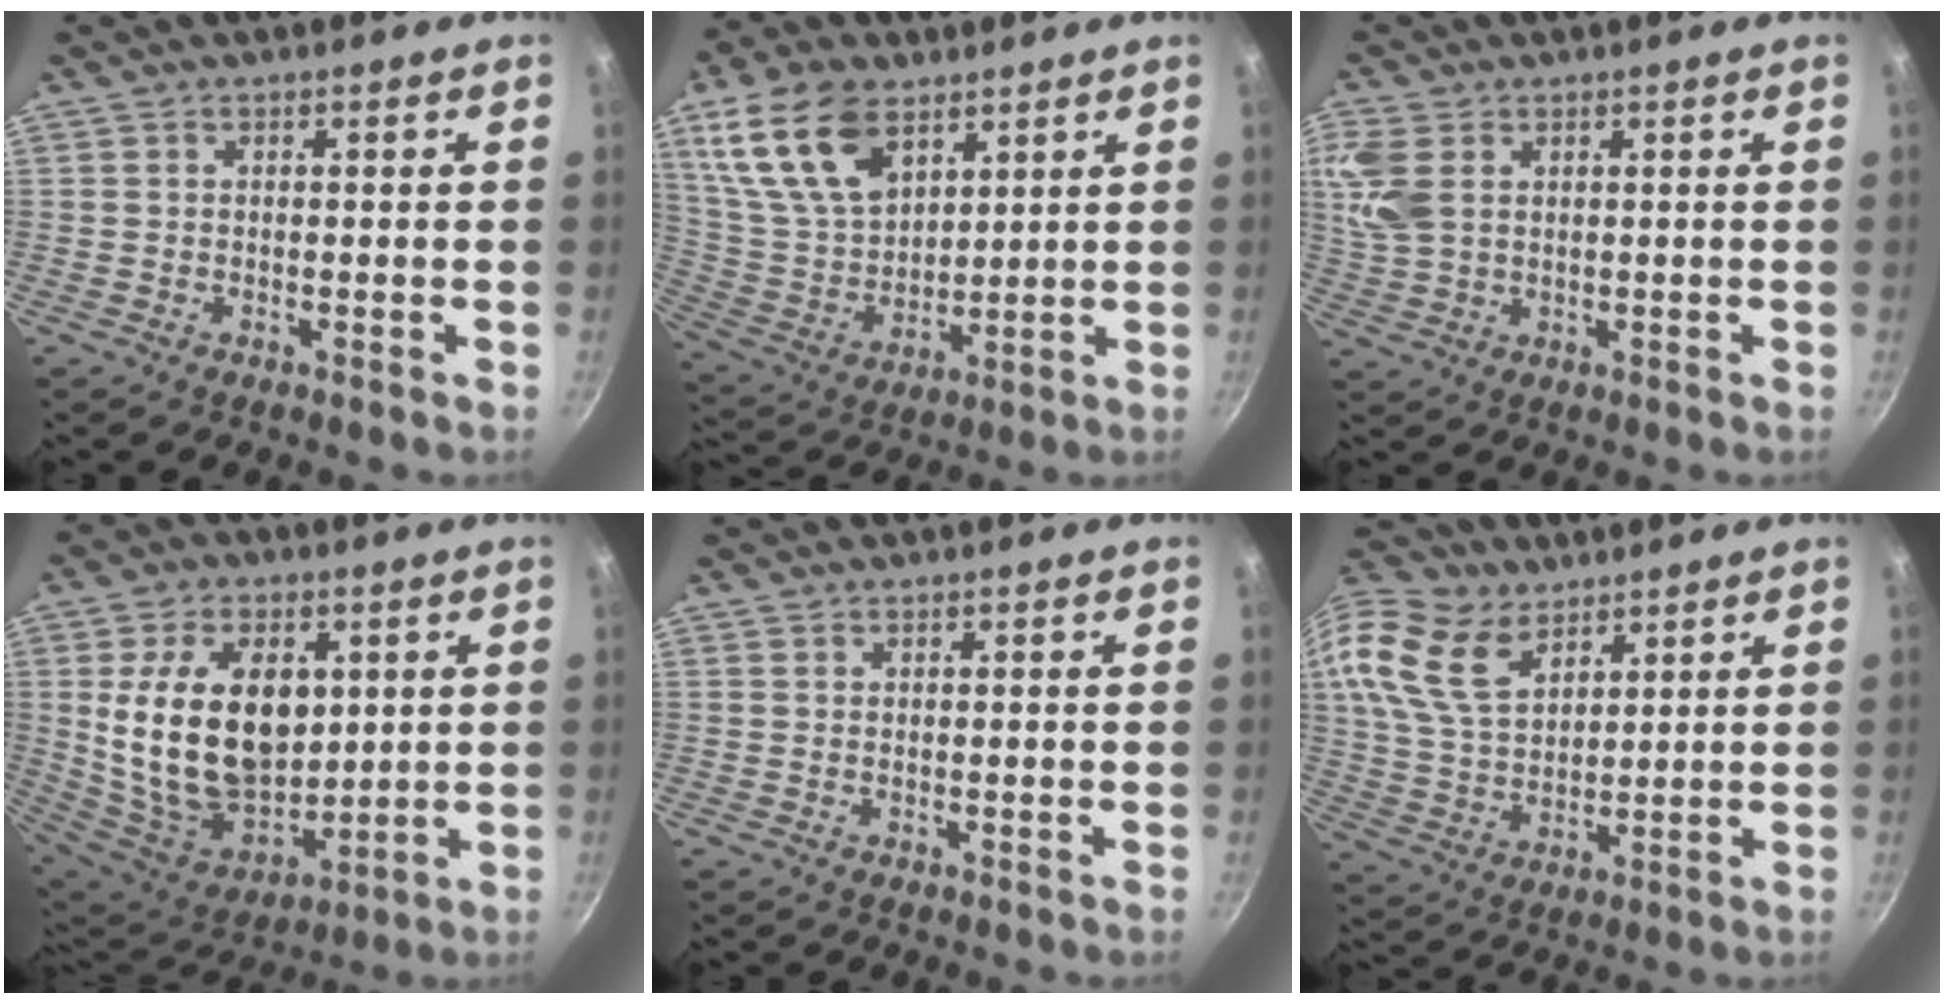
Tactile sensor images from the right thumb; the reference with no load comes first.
{"total": 17.2, "force": [9.1, 10.2, 10.5], "torque": [-0.177, -0.033, 0.186]}
{"total": 8.0, "force": [2.6, 5.4, 5.3], "torque": [-0.114, -0.002, 0.055]}
{"total": 21.1, "force": [3.5, 13.6, 15.8], "torque": [-0.254, -0.026, 0.079]}
{"total": 0.0}
{"total": 17.4, "force": [9.3, 10.9, 9.9], "torque": [-0.193, -0.021, 0.179]}